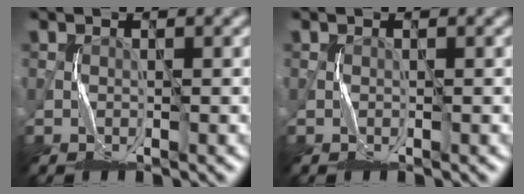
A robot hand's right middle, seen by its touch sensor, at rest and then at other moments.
{"total": 0.0}